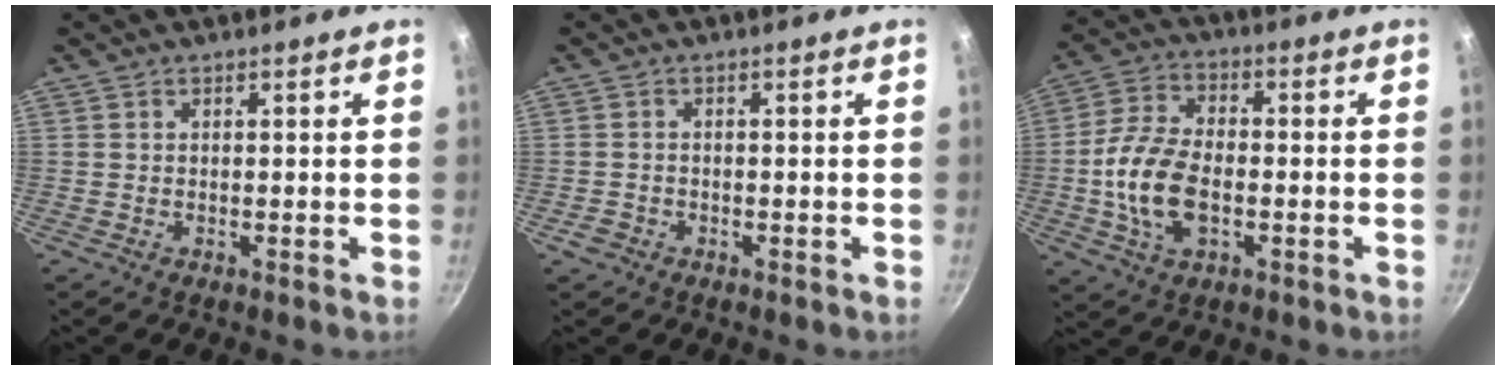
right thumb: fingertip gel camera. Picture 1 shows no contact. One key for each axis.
{"total": 2.0, "fx": -1.1, "fy": 1.5, "fz": 0.6, "tx": -0.011, "ty": 0.010, "tz": -0.017}
{"total": 12.4, "fx": -2.1, "fy": 7.2, "fz": 9.8, "tx": -0.188, "ty": 0.023, "tz": -0.045}